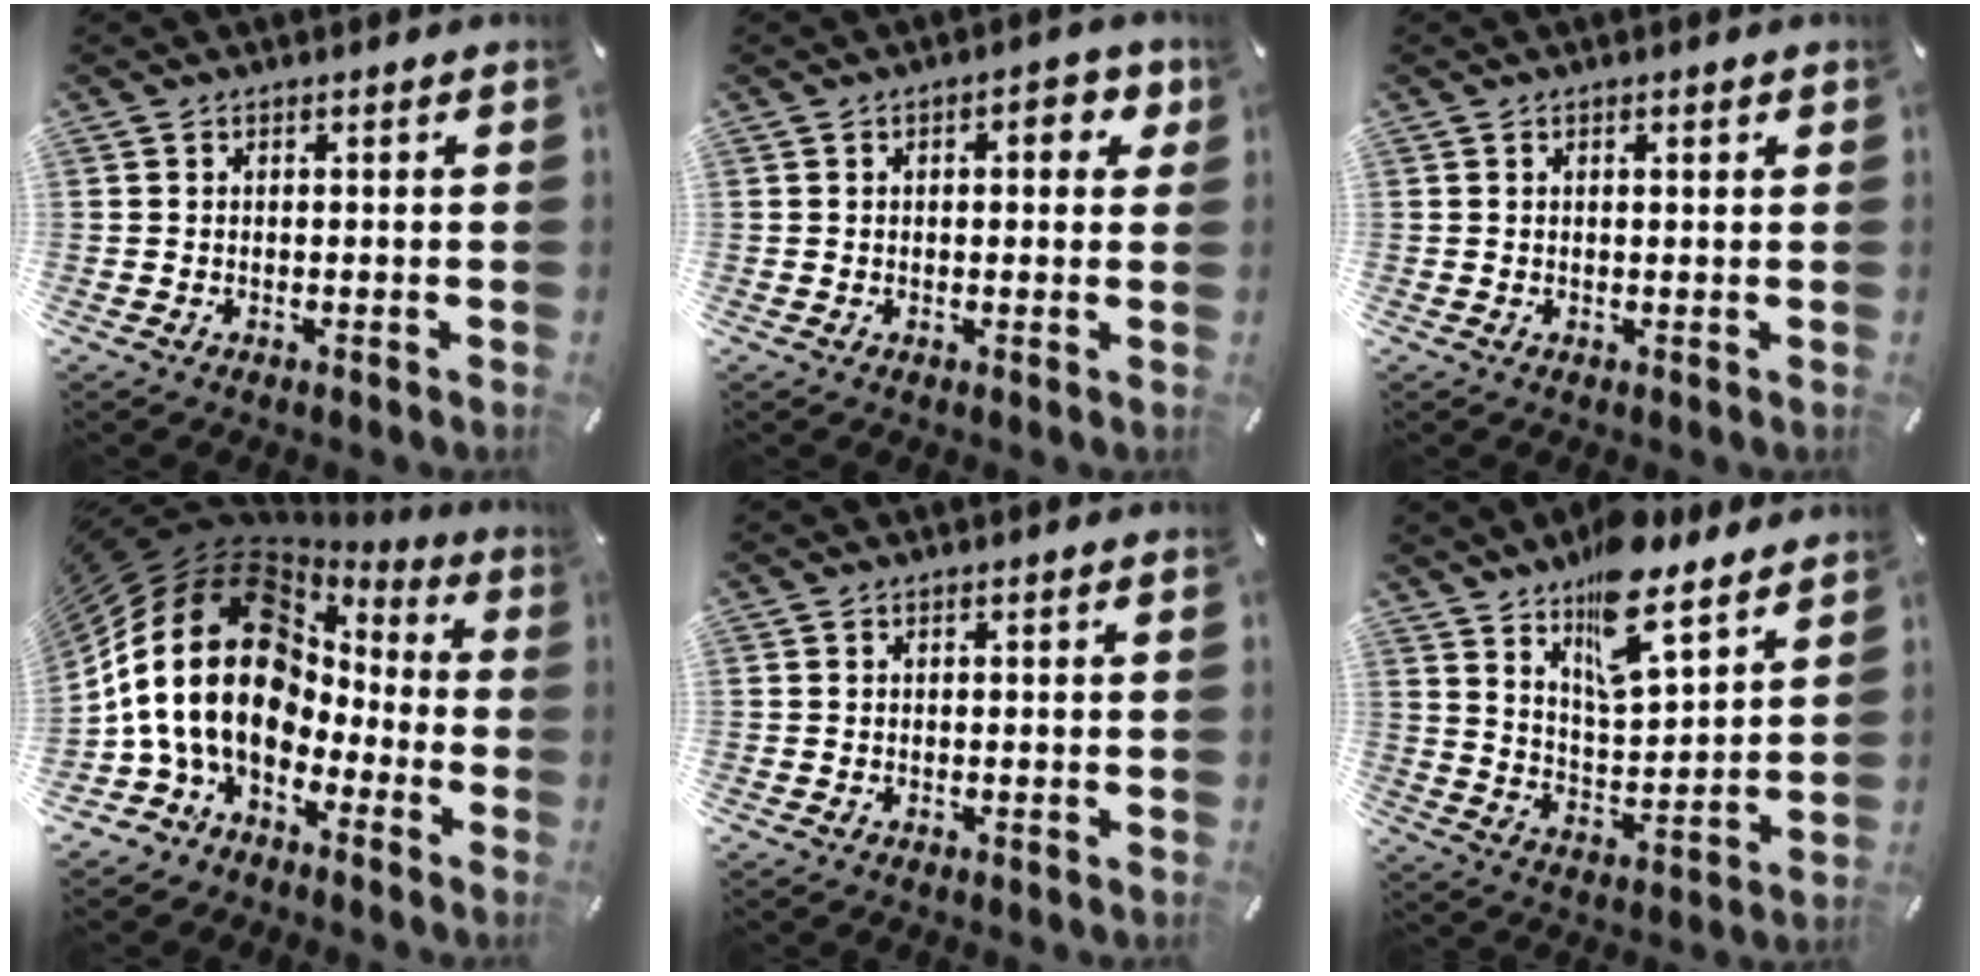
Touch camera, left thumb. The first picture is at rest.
{"total": 5.1, "force": [1.3, 2.7, 4.2], "torque": [-0.044, -0.003, 0.011]}
{"total": 1.0, "force": [0.5, 0.4, 0.9], "torque": [-0.017, 0.002, 0.008]}
{"total": 21.4, "force": [-1.2, 16.1, 14.0], "torque": [-0.308, 0.003, -0.023]}
{"total": 0.0}
{"total": 14.2, "force": [10.9, 5.5, 7.2], "torque": [-0.114, -0.070, 0.192]}